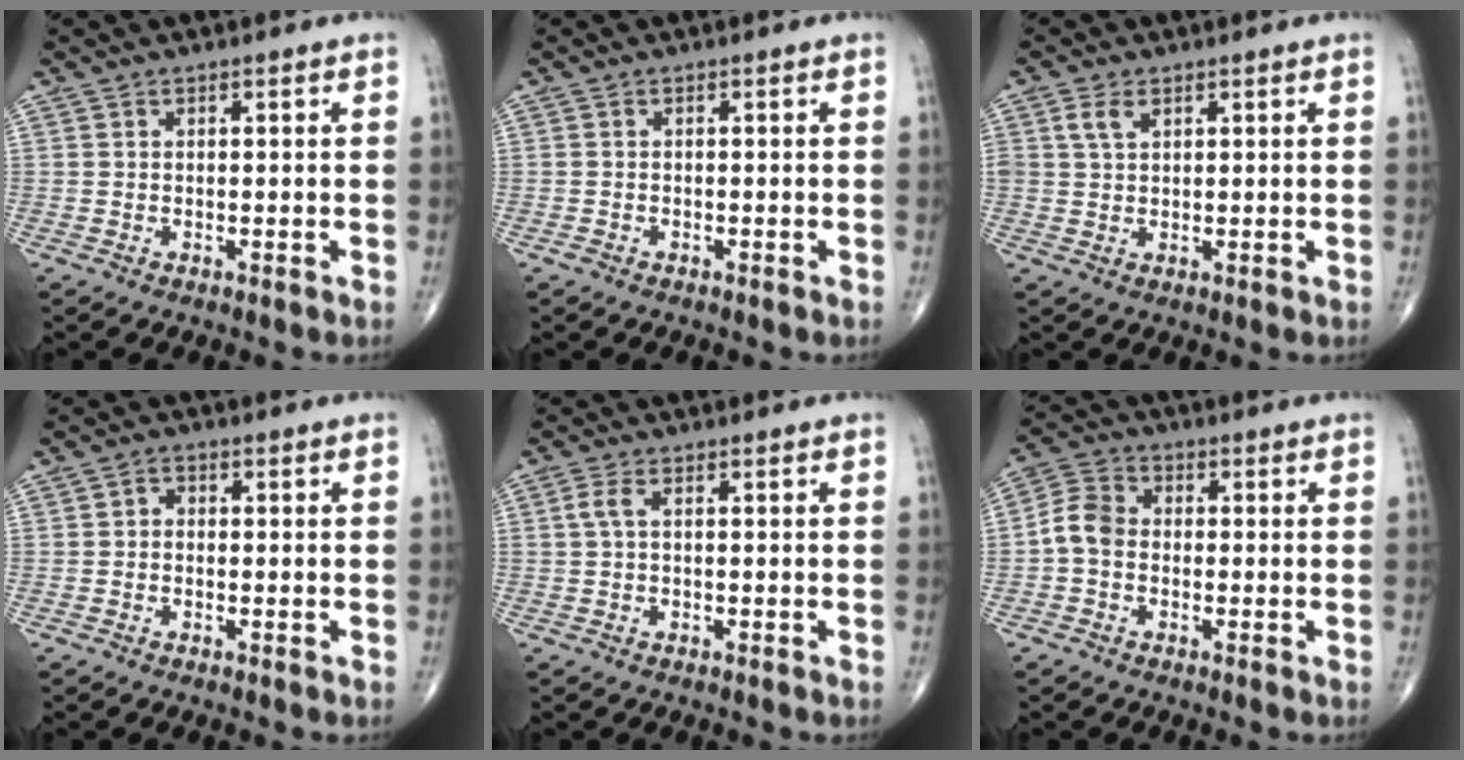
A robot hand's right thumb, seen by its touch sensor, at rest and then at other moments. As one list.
[{"total": 0.7, "force": [-0.5, 0.4, 0.2], "torque": [-0.009, 0.003, -0.011]}, {"total": 3.1, "force": [1.5, 1.8, 2.1], "torque": [-0.041, 0.003, 0.032]}, {"total": 1.6, "force": [-0.3, 1.3, 0.9], "torque": [-0.003, 0.007, -0.011]}, {"total": 2.1, "force": [0.2, 0.8, 1.9], "torque": [-0.050, 0.007, 0.003]}, {"total": 5.7, "force": [-1.1, 4.3, 3.5], "torque": [-0.060, 0.018, -0.036]}]